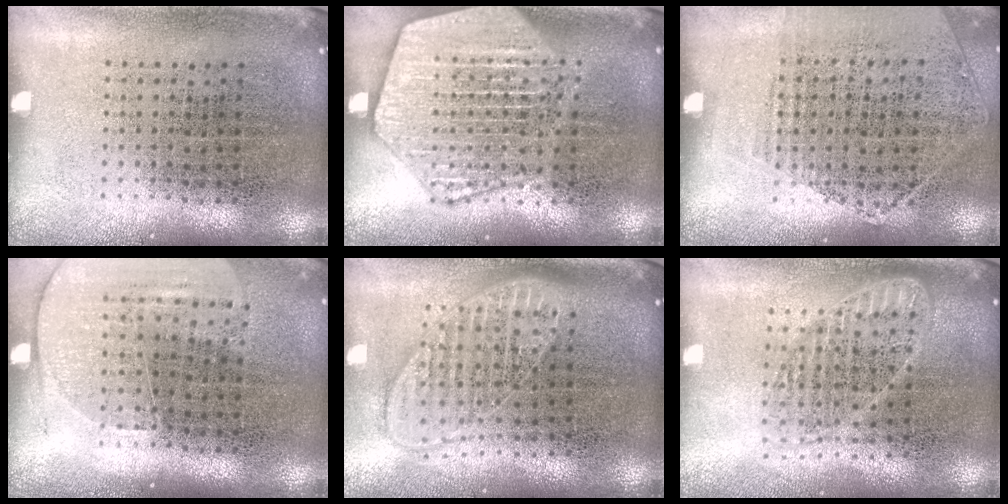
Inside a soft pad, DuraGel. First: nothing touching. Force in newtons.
{"total": 3.7, "press": 3.6, "slide": 0.5}
{"total": 1.2, "press": 1.0, "slide": 0.7}
{"total": 1.7, "press": 1.5, "slide": 0.7}
{"total": 1.9, "press": 1.6, "slide": 1.1}
{"total": 1.8, "press": 1.5, "slide": 0.9}